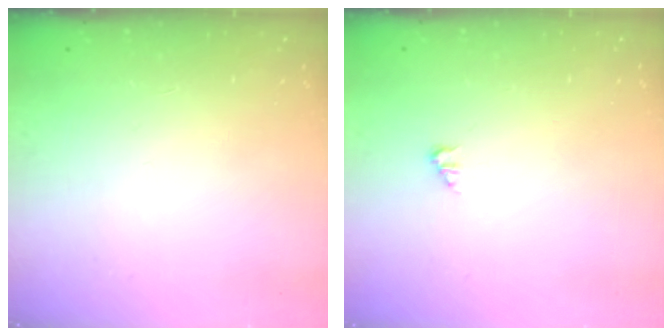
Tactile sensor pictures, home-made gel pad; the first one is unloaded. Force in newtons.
{"total": 1.2, "press": 1.1, "slide": 0.2}